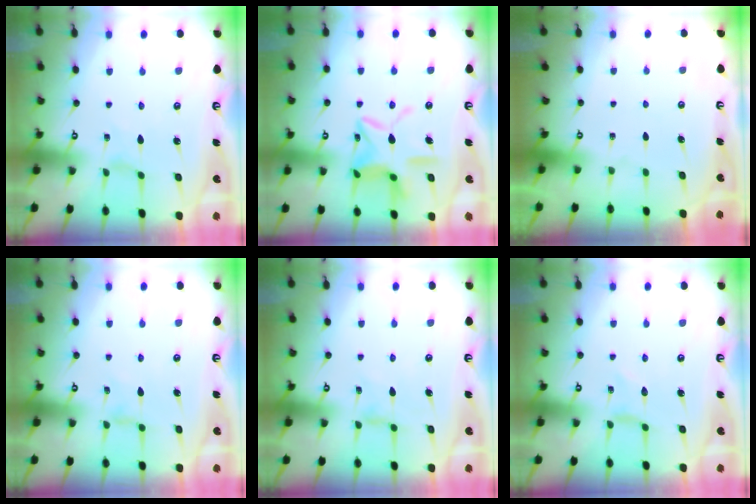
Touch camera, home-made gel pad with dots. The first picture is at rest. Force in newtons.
{"total": 14.4, "press": 14.4, "slide": 1.1}
{"total": 0.0}
{"total": 0.0}
{"total": 0.9, "press": 0.8, "slide": 0.3}
{"total": 0.0}